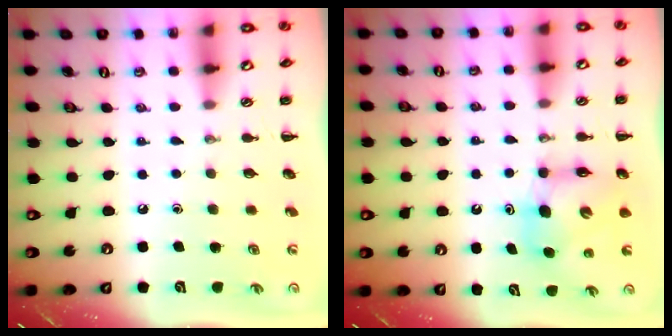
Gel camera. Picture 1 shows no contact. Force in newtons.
{"total": 7.3, "press": 7.3, "slide": 0.4}